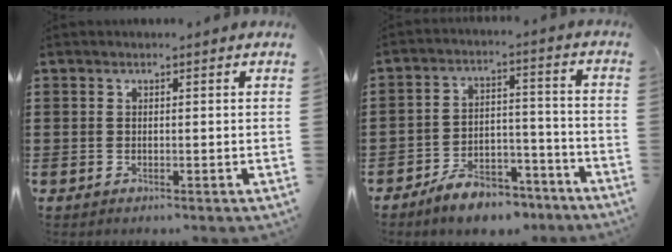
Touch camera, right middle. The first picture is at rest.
{"total": 7.1, "force": [-6.4, 2.2, 2.1], "torque": [-0.034, 0.023, -0.123]}